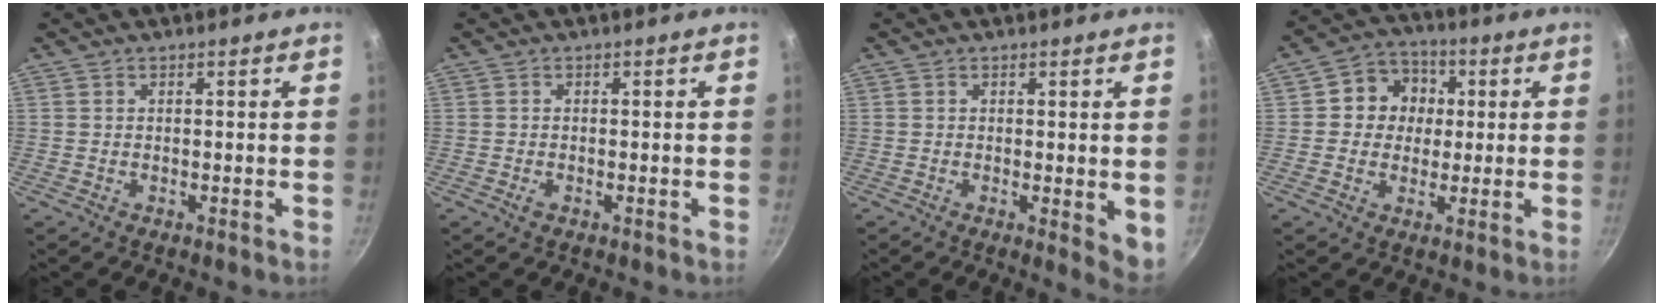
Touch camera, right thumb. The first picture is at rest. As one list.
[{"total": 1.0, "force": [-0.4, 0.5, 0.7], "torque": [-0.016, 0.002, -0.009]}, {"total": 4.6, "force": [0.1, 1.7, 4.3], "torque": [-0.050, -0.012, 0.002]}, {"total": 8.7, "force": [1.1, 8.0, 3.2], "torque": [-0.008, 0.013, 0.001]}]